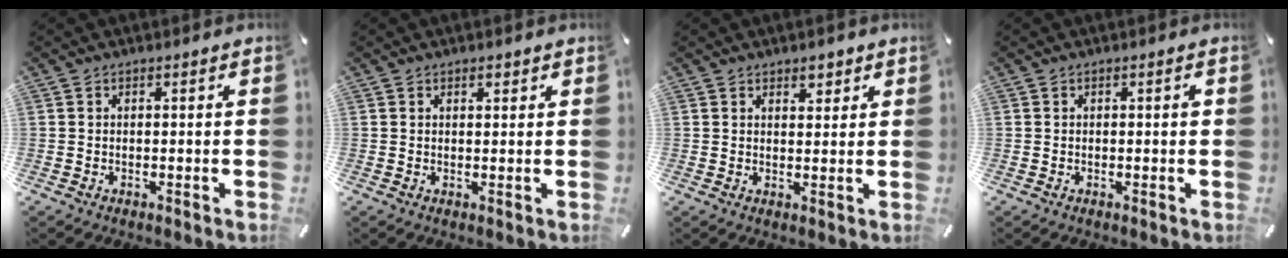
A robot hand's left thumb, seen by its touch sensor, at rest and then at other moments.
{"total": 1.3, "force": [0.9, 0.6, 0.7], "torque": [-0.015, 0.001, 0.017]}
{"total": 2.8, "force": [2.0, 1.7, 0.9], "torque": [0.003, -0.008, 0.032]}
{"total": 0.7, "force": [0.1, 0.2, 0.6], "torque": [-0.012, 0.001, 0.000]}